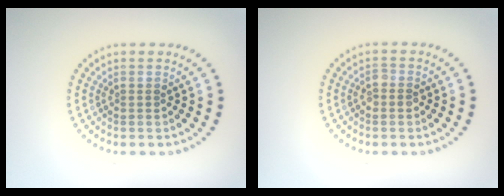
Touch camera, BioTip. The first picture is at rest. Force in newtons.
{"total": 1.2, "press": 1.1, "slide": 0.2}